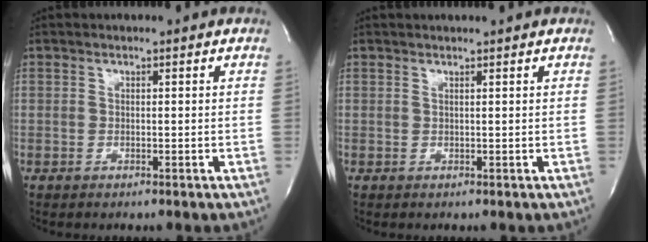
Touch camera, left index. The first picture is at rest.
{"total": 0.9, "force": [0.8, -0.3, 0.3], "torque": [-0.017, -0.001, 0.015]}